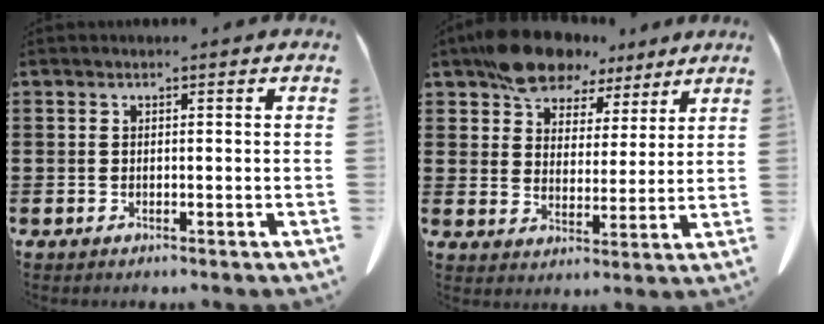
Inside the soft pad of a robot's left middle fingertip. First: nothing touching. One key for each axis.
{"total": 9.4, "fx": 8.0, "fy": 4.3, "fz": 2.7, "tx": -0.078, "ty": -0.018, "tz": 0.152}